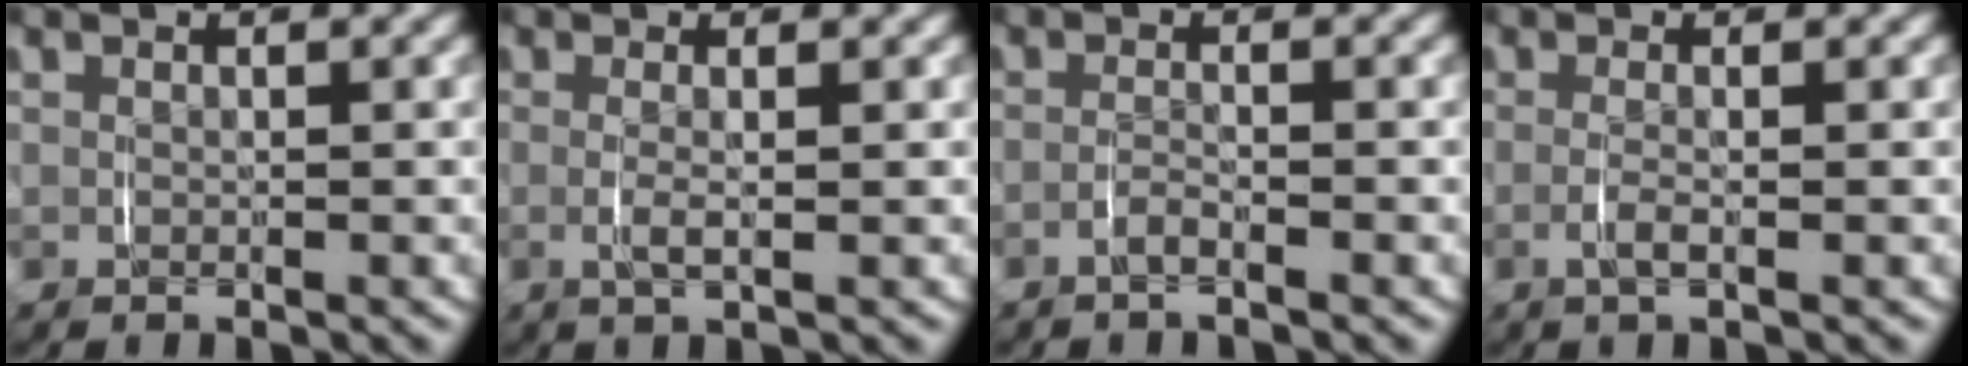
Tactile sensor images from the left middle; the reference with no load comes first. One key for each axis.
{"total": 1.5, "fx": -0.2, "fy": 0.0, "fz": 1.5, "tx": -0.028, "ty": -0.006, "tz": -0.002}
{"total": 1.3, "fx": -1.2, "fy": -0.2, "fz": 0.5, "tx": -0.012, "ty": -0.002, "tz": -0.025}
{"total": 1.4, "fx": -0.6, "fy": -0.1, "fz": 1.2, "tx": -0.028, "ty": -0.008, "tz": -0.011}